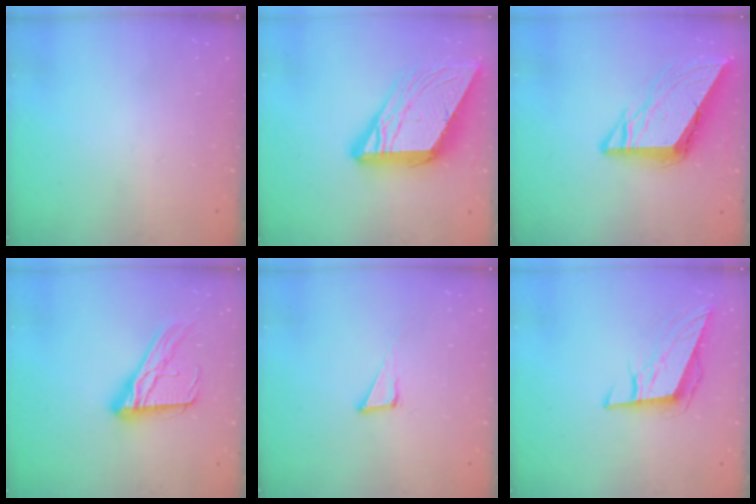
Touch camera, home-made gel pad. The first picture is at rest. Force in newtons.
{"total": 19.3, "press": 19.2, "slide": 2.3}
{"total": 12.0, "press": 12.0, "slide": 1.3}
{"total": 16.5, "press": 16.4, "slide": 1.5}
{"total": 3.8, "press": 3.7, "slide": 0.2}
{"total": 10.2, "press": 9.6, "slide": 3.5}